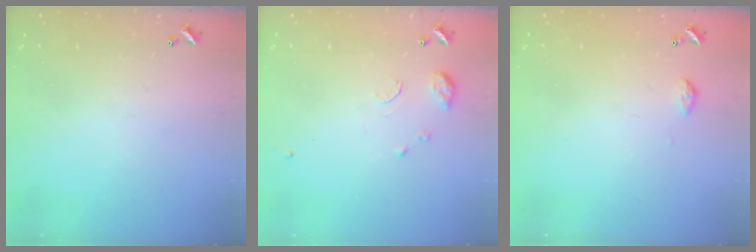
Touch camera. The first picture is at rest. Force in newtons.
{"total": 7.9, "press": 7.8, "slide": 0.8}
{"total": 3.4, "press": 3.4, "slide": 0.5}